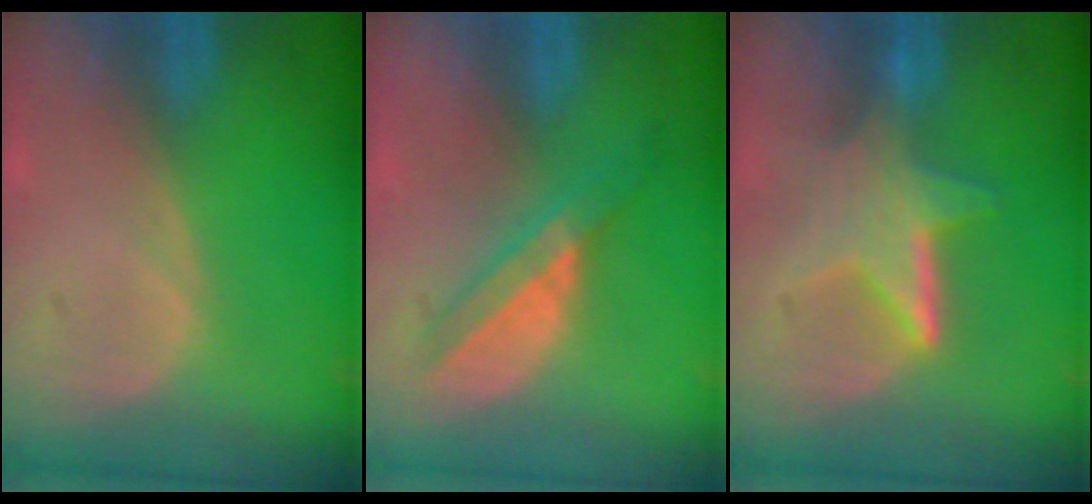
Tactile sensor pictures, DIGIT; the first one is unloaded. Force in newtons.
{"total": 5.9, "press": 5.4, "slide": 2.6}
{"total": 6.7, "press": 6.1, "slide": 2.7}